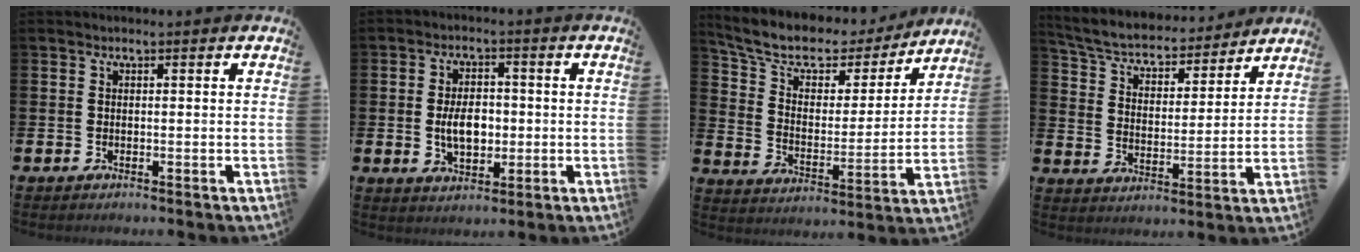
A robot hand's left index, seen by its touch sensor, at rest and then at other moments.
{"total": 5.2, "force": [-0.3, 3.2, 4.1], "torque": [-0.062, 0.003, -0.011]}
{"total": 8.3, "force": [7.0, 3.6, 2.7], "torque": [-0.099, -0.044, 0.123]}
{"total": 5.5, "force": [5.2, 1.5, 1.3], "torque": [-0.061, -0.044, 0.085]}